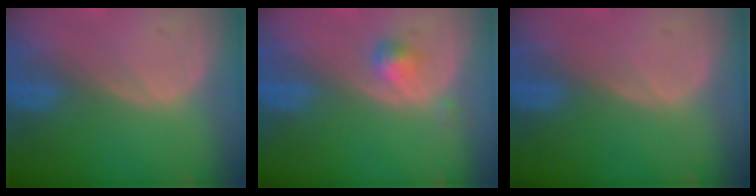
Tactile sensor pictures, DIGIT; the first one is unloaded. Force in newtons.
{"total": 2.2, "press": 2.2, "slide": 0.2}
{"total": 0.0}